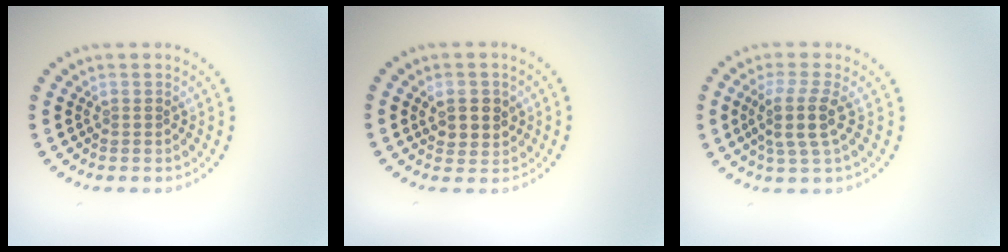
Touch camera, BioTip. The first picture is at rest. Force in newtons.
{"total": 2.7, "press": 2.7, "slide": 0.6}
{"total": 3.3, "press": 2.7, "slide": 1.9}